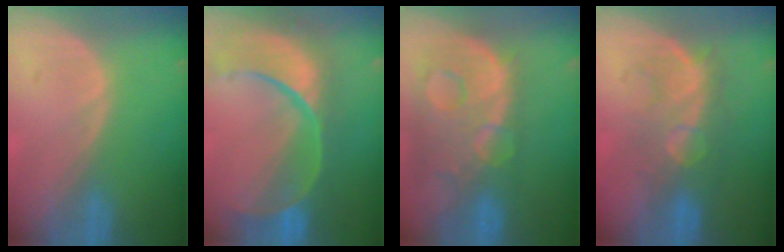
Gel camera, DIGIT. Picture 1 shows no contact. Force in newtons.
{"total": 13.8, "press": 11.0, "slide": 8.4}
{"total": 13.6, "press": 11.1, "slide": 8.0}
{"total": 7.8, "press": 7.7, "slide": 1.2}